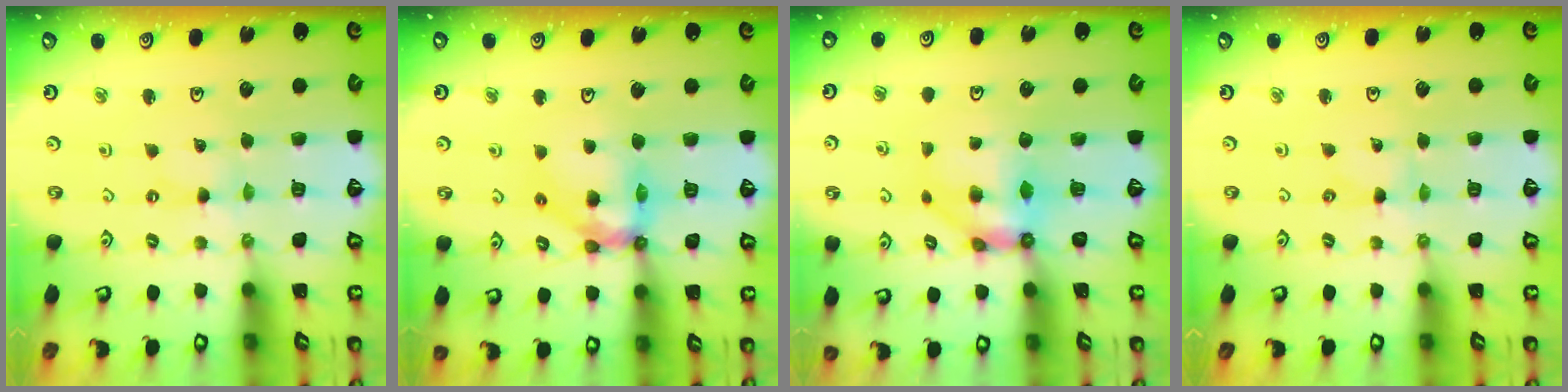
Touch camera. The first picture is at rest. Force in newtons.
{"total": 14.7, "press": 14.6, "slide": 1.6}
{"total": 7.3, "press": 7.3, "slide": 0.5}
{"total": 0.0}